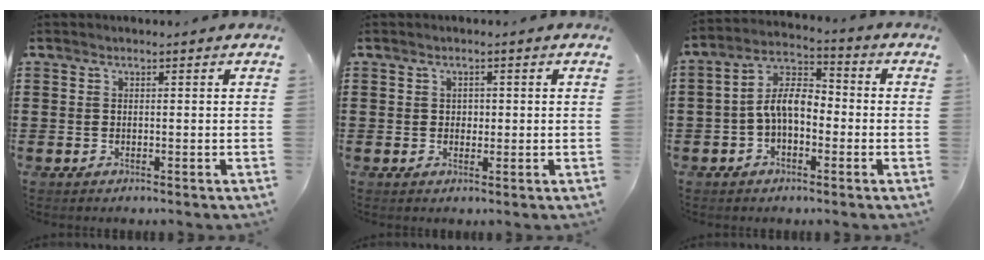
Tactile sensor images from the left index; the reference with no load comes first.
{"total": 1.2, "force": [0.3, 1.0, 0.7], "torque": [-0.015, 0.008, 0.004]}
{"total": 7.2, "force": [-1.3, 3.9, 6.0], "torque": [-0.143, 0.003, -0.036]}